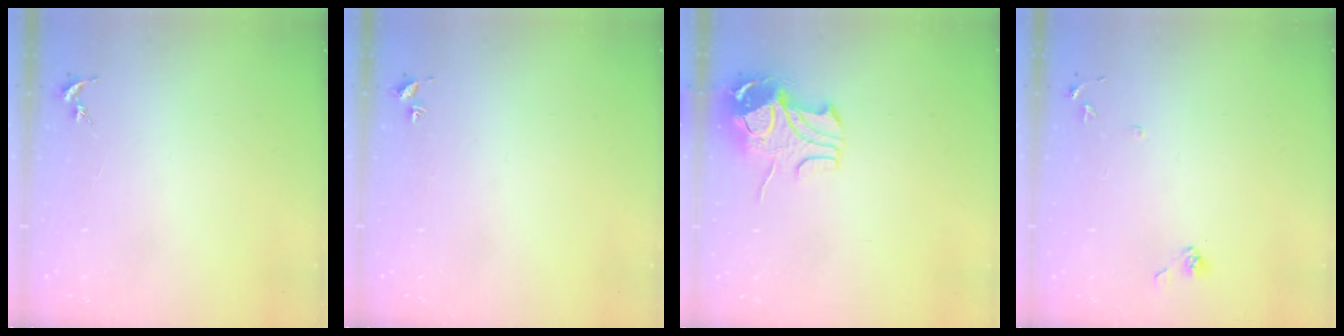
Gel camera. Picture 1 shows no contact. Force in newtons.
{"total": 1.7, "press": 1.7, "slide": 0.2}
{"total": 12.4, "press": 12.3, "slide": 1.3}
{"total": 6.3, "press": 6.2, "slide": 1.0}